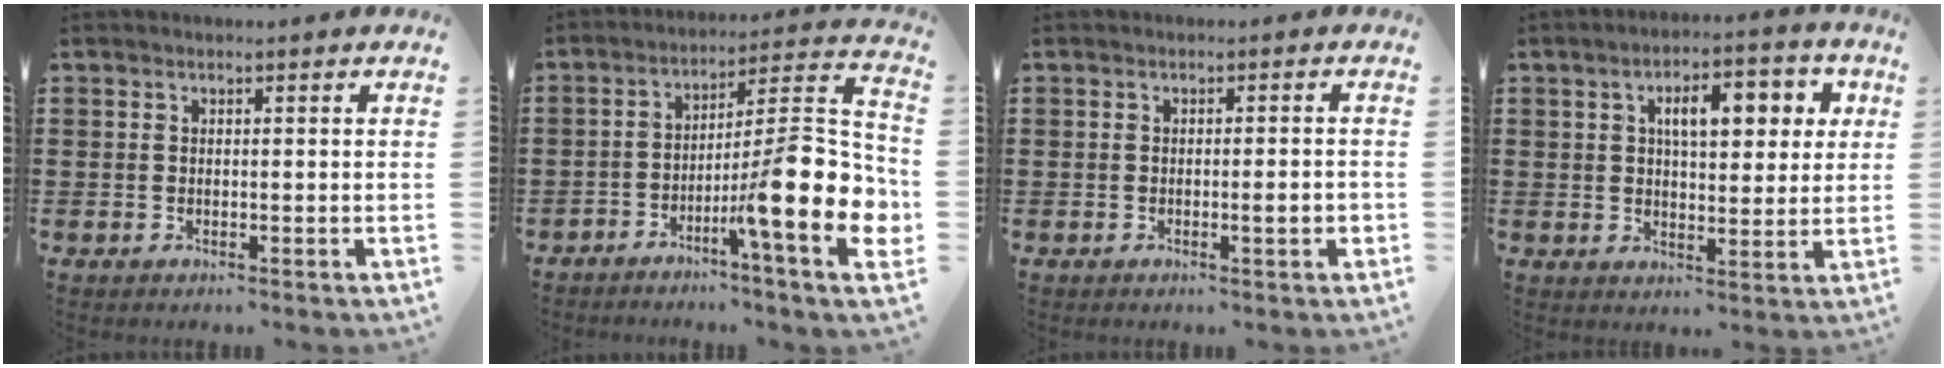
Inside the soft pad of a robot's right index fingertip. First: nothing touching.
{"total": 13.9, "force": [-4.2, 1.6, 13.2], "torque": [-0.211, -0.029, -0.077]}
{"total": 2.8, "force": [-0.6, 0.2, 2.8], "torque": [-0.045, -0.002, -0.011]}
{"total": 7.8, "force": [2.6, 3.4, 6.5], "torque": [-0.103, 0.001, 0.035]}